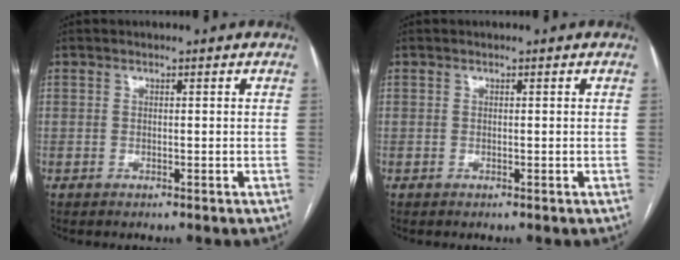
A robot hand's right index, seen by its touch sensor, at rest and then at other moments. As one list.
[{"total": 0.0}]